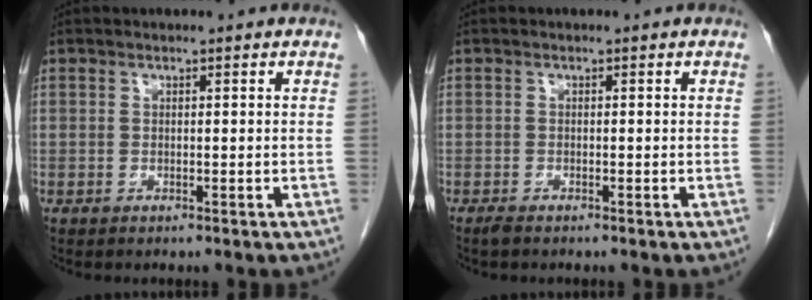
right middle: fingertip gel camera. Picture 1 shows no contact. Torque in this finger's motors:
{"motor_torque": [0.00, 0.08, 0.00, 0.00]}